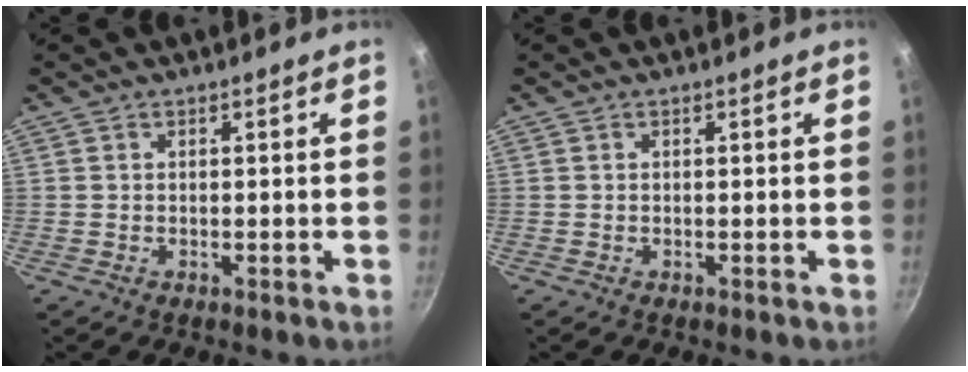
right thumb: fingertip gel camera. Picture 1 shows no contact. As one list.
[{"total": 0.0}]